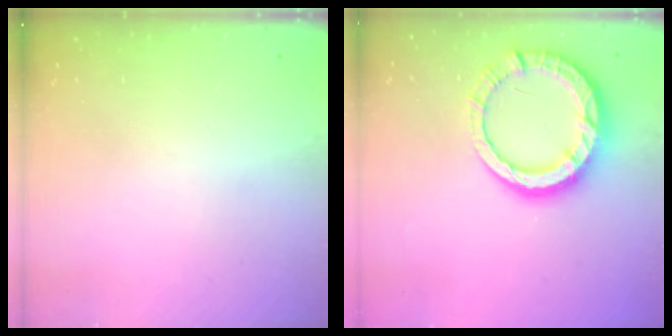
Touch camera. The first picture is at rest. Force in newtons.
{"total": 13.3, "press": 13.2, "slide": 1.6}